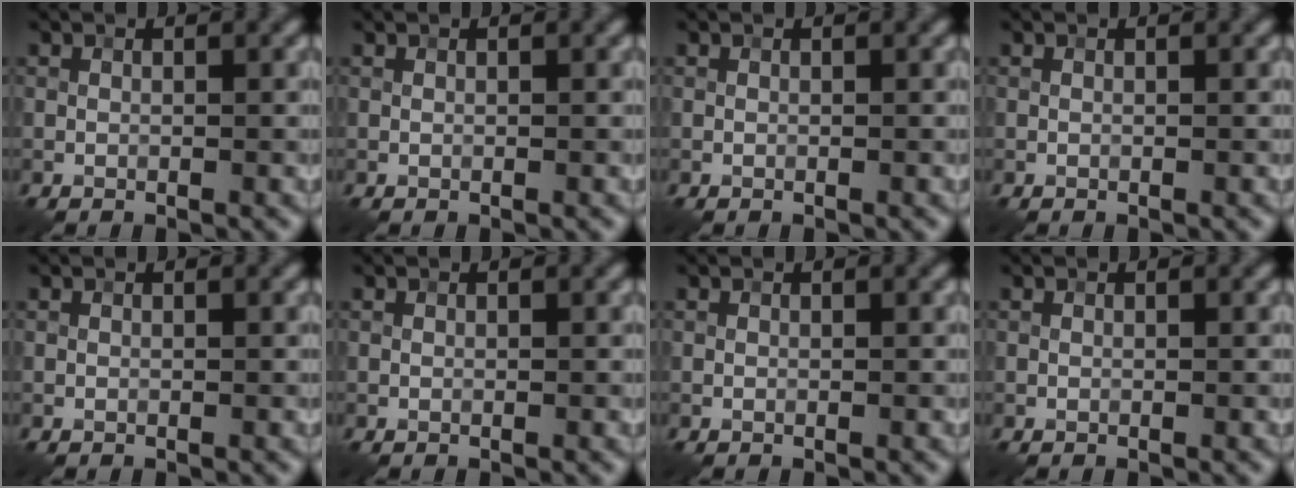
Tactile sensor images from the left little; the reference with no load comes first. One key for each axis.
{"total": 0.0}
{"total": 0.0}
{"total": 0.0}
{"total": 0.0}
{"total": 0.0}
{"total": 0.0}
{"total": 0.0}